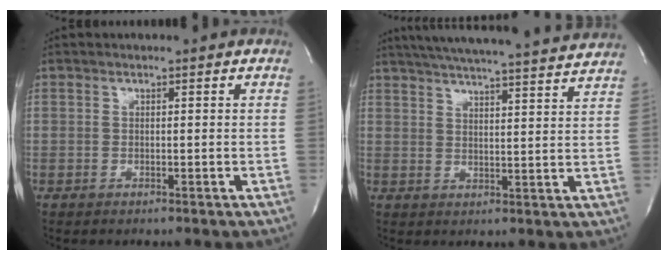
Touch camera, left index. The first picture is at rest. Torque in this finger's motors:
{"motor_torque": [-0.25, -0.03, 0.11, 0.11]}